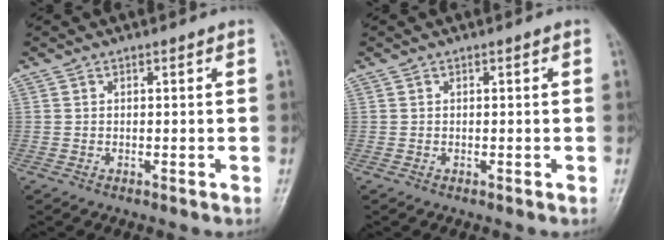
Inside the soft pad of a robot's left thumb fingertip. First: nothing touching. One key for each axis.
{"total": 0.0}